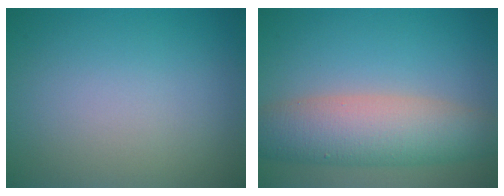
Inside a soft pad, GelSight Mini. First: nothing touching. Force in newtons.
{"total": 7.1, "press": 7.1, "slide": 0.3}